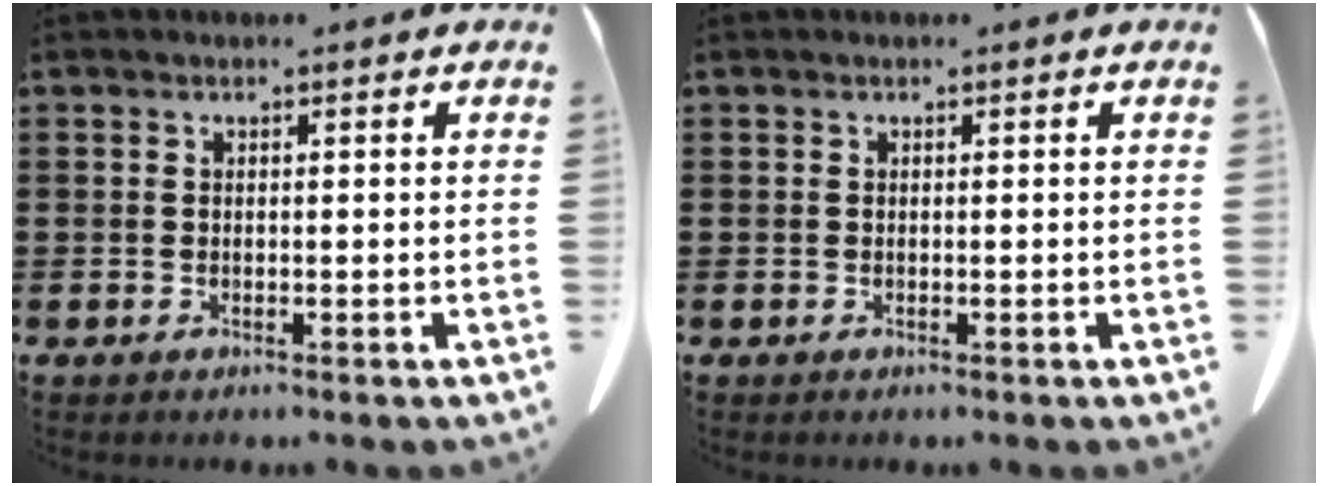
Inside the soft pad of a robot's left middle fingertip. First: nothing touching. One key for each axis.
{"total": 0.0}